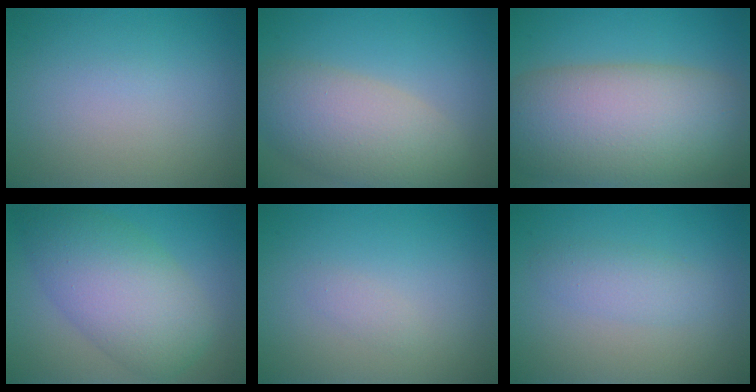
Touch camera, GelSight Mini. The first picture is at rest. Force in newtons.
{"total": 6.9, "press": 6.9, "slide": 0.4}
{"total": 13.1, "press": 13.1, "slide": 0.5}
{"total": 7.9, "press": 7.9, "slide": 0.2}
{"total": 0.7, "press": 0.7, "slide": 0.0}
{"total": 1.9, "press": 1.9, "slide": 0.1}